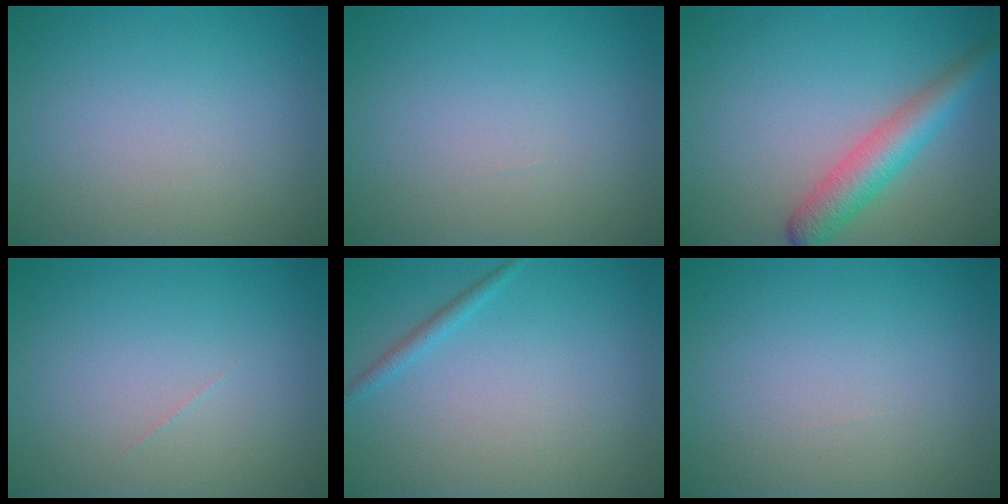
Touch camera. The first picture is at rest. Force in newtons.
{"total": 0.0}
{"total": 4.4, "press": 4.4, "slide": 0.1}
{"total": 0.0}
{"total": 1.1, "press": 1.1, "slide": 0.1}
{"total": 0.0}